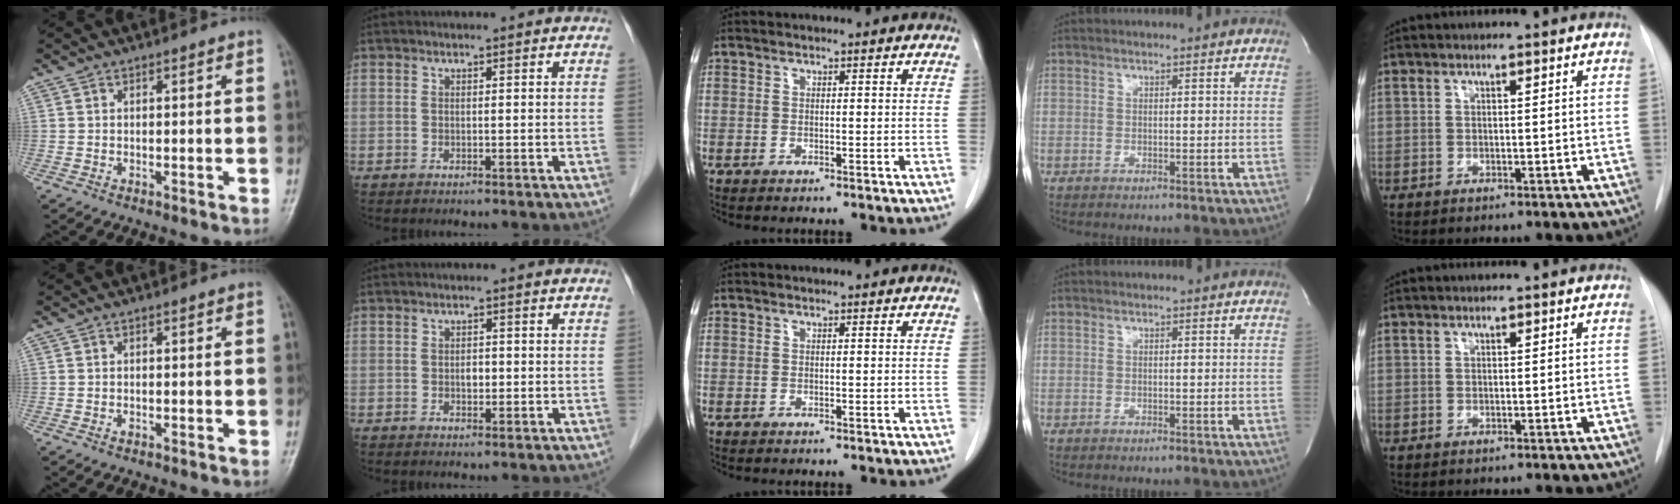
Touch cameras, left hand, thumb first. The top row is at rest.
{"thumb": {"total": 0.6, "force": [-0.3, 0.4, 0.4], "torque": [-0.006, 0.004, -0.006]}, "index": {"total": 1.5, "force": [-0.5, 0.9, 1.1], "torque": [-0.017, -0.002, -0.006]}}